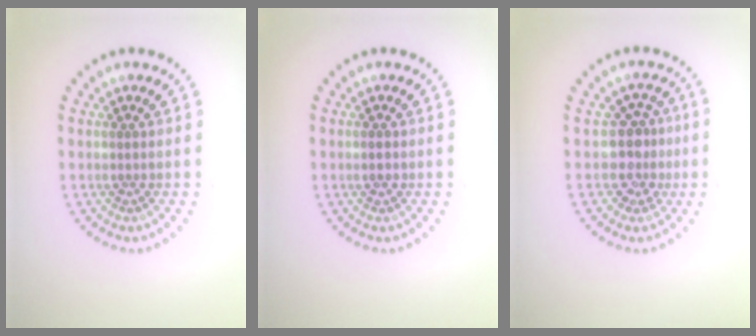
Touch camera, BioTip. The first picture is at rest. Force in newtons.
{"total": 1.1, "press": 1.1, "slide": 0.0}
{"total": 2.7, "press": 2.2, "slide": 1.6}